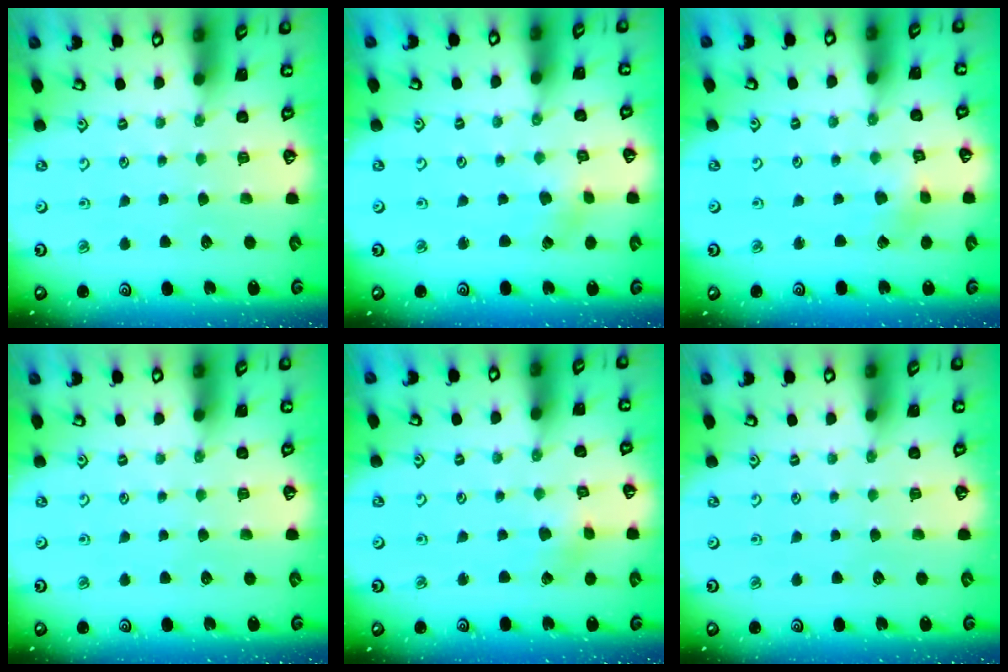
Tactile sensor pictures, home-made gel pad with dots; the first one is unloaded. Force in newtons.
{"total": 1.6, "press": 1.5, "slide": 0.2}
{"total": 2.2, "press": 2.2, "slide": 0.3}
{"total": 0.0}
{"total": 2.5, "press": 2.4, "slide": 0.3}
{"total": 0.0}